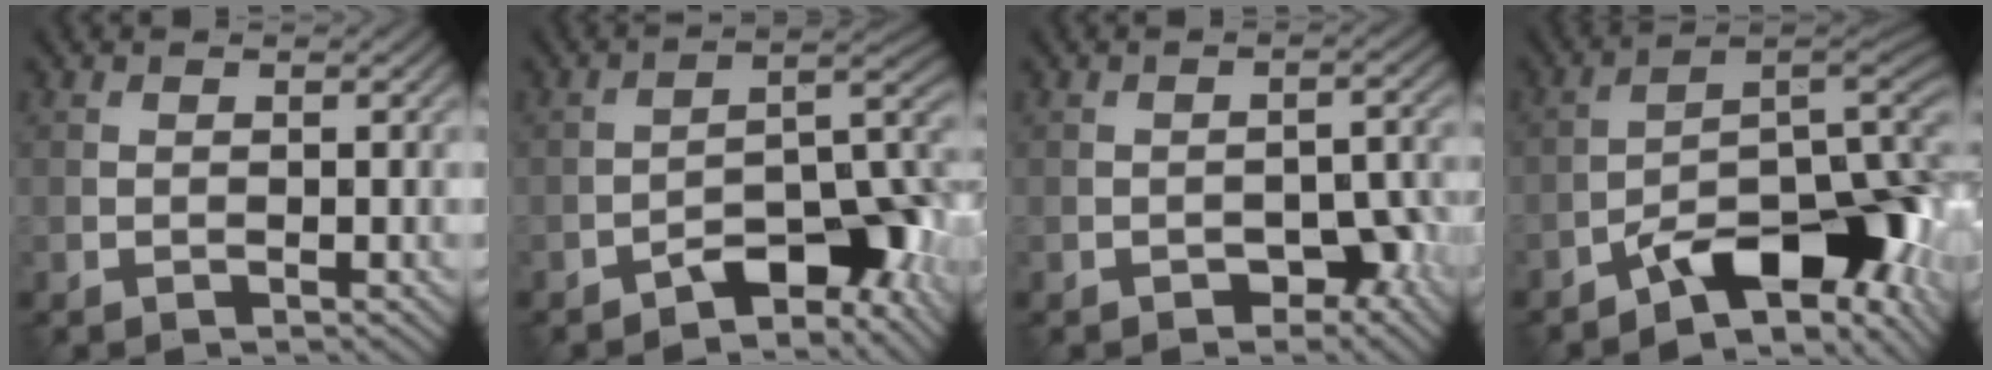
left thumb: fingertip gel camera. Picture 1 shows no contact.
{"total": 9.3, "force": [-6.2, 3.0, 6.2], "torque": [-0.081, 0.013, -0.111]}
{"total": 4.1, "force": [-2.3, 2.0, 2.7], "torque": [-0.030, 0.008, -0.029]}
{"total": 13.4, "force": [-7.7, 4.9, 9.8], "torque": [-0.144, -0.006, -0.133]}